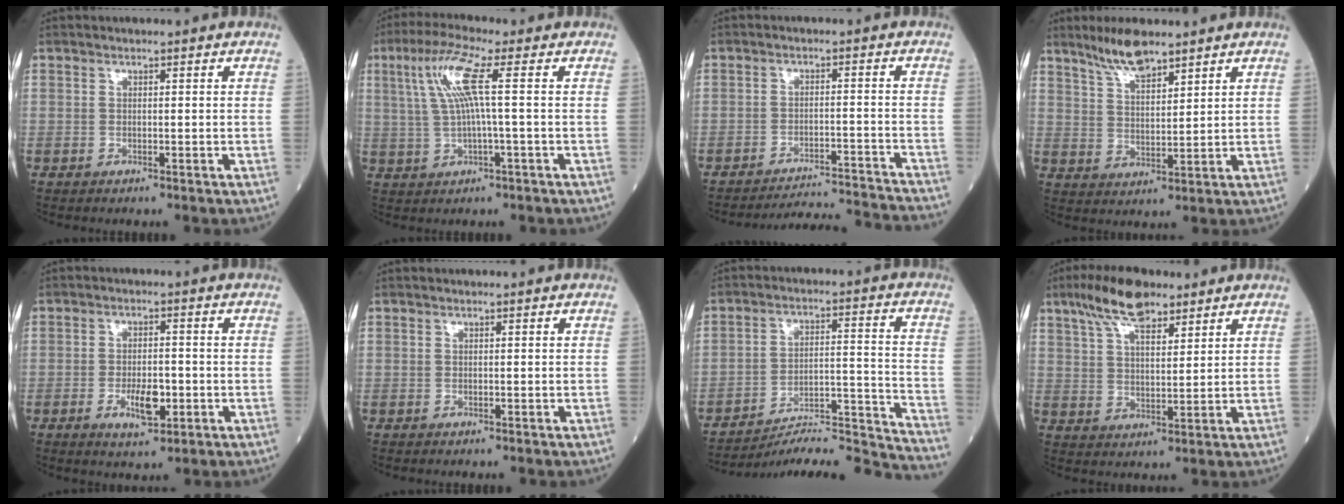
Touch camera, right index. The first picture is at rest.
{"total": 7.7, "force": [1.8, -0.3, 7.5], "torque": [-0.161, 0.018, 0.040]}
{"total": 13.1, "force": [-12.9, -2.3, 1.1], "torque": [0.000, -0.010, -0.179]}
{"total": 6.8, "force": [5.5, 1.2, 3.7], "torque": [-0.080, 0.002, 0.109]}
{"total": 5.2, "force": [-1.7, 2.0, 4.4], "torque": [-0.079, -0.002, -0.024]}
{"total": 0.0}
{"total": 18.9, "force": [-18.5, -2.0, 3.1], "torque": [-0.029, 0.022, -0.270]}
{"total": 9.6, "force": [6.8, 3.1, 6.1], "torque": [-0.120, 0.018, 0.124]}